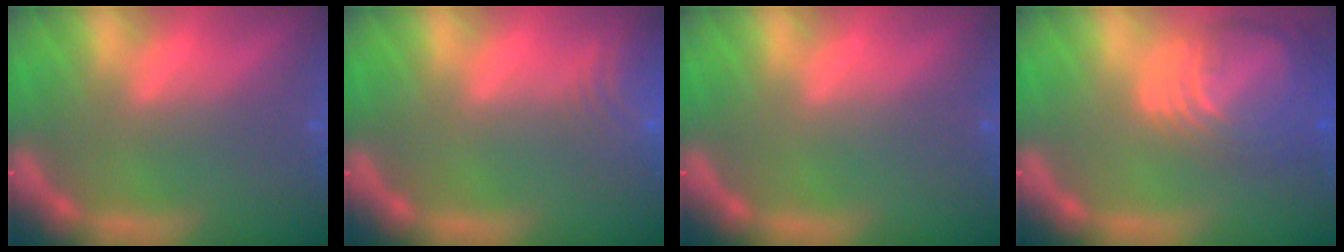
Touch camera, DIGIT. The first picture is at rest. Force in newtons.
{"total": 5.5}
{"total": 0.0}
{"total": 10.0}